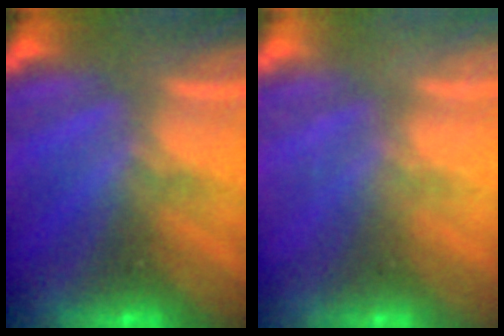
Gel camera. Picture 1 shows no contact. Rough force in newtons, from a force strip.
{"total": 2.2}